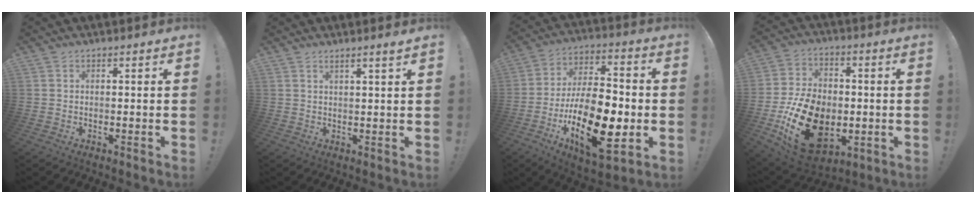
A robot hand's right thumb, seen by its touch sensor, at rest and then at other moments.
{"total": 2.5, "force": [1.9, -0.3, 1.7], "torque": [-0.030, -0.007, 0.031]}
{"total": 24.5, "force": [-7.4, 11.7, 20.3], "torque": [-0.371, 0.039, -0.111]}
{"total": 23.9, "force": [-5.9, 16.7, 16.1], "torque": [-0.282, 0.039, -0.075]}